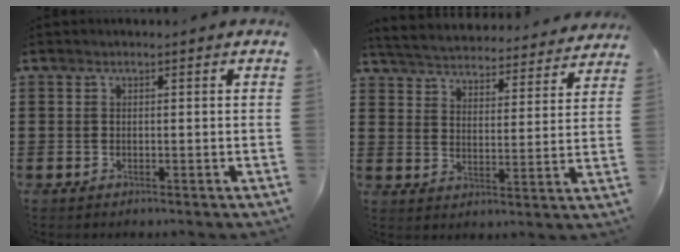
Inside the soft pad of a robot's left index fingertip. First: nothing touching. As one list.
[{"total": 4.2, "force": [4.2, 0.0, 0.1], "torque": [-0.027, -0.034, 0.067]}]